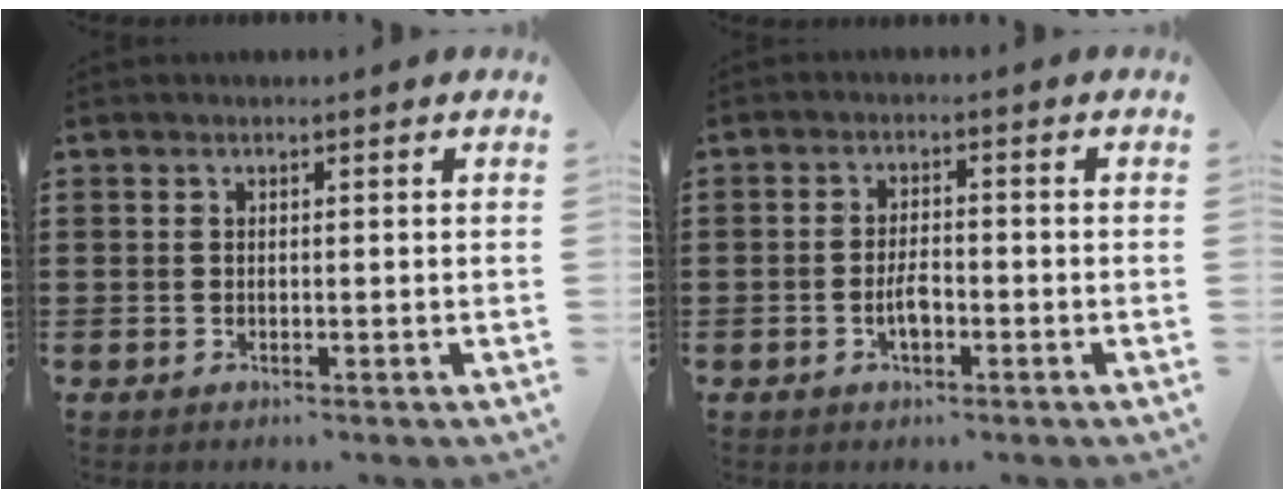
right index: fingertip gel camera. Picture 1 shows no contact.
{"total": 3.4, "force": [-1.3, 1.2, 3.0], "torque": [-0.069, -0.004, -0.026]}